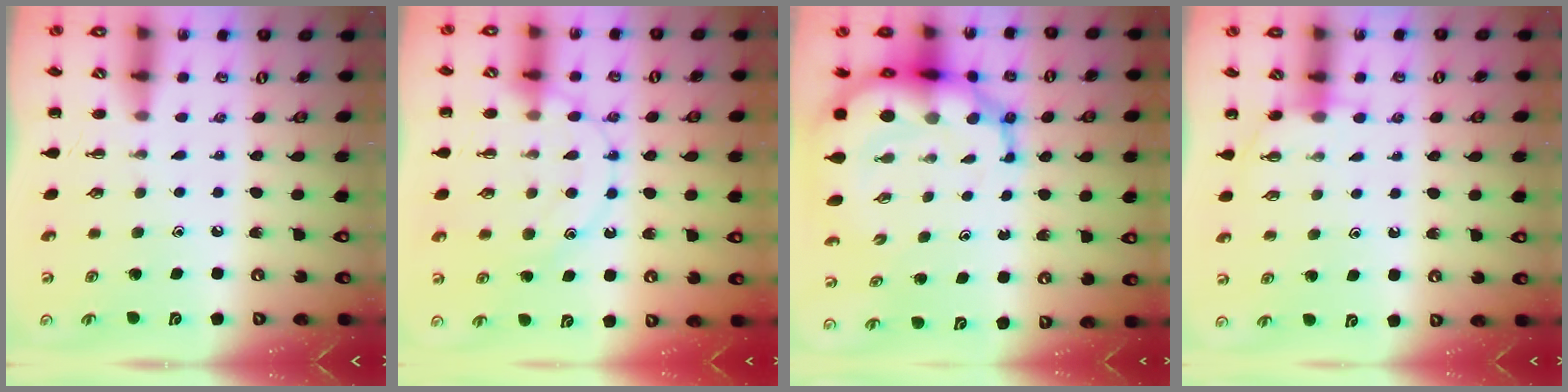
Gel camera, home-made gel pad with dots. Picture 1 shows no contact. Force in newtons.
{"total": 12.5, "press": 12.5, "slide": 0.9}
{"total": 13.3, "press": 12.9, "slide": 3.2}
{"total": 4.3, "press": 4.1, "slide": 1.2}